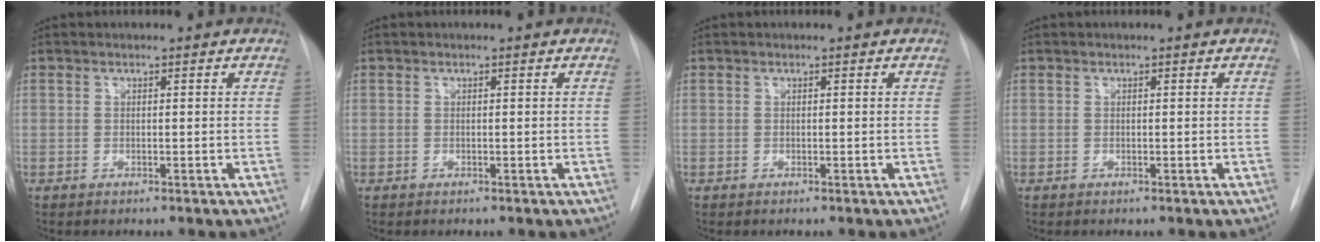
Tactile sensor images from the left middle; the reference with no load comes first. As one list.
[{"total": 0.0}, {"total": 0.0}, {"total": 0.0}]